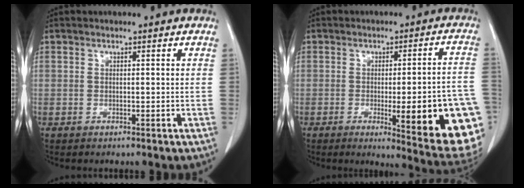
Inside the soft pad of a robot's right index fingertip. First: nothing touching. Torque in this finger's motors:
{"motor_torque": [1.50, -0.64, 0.50, 0.11]}